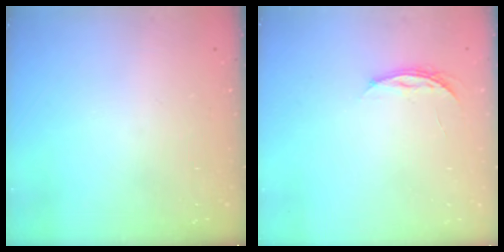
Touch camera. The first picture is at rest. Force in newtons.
{"total": 3.8, "press": 3.8, "slide": 0.5}